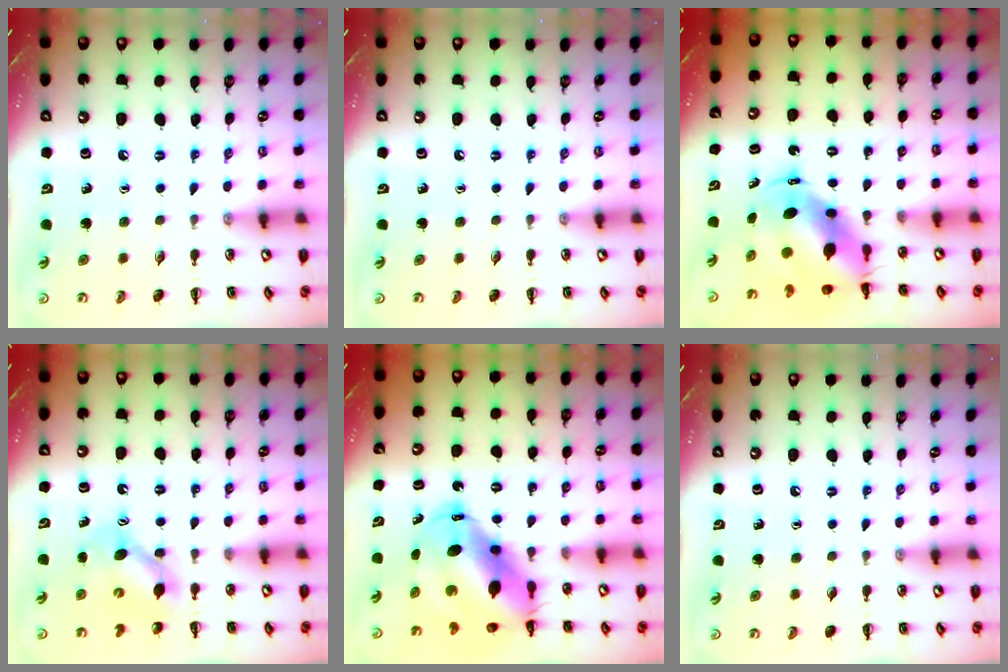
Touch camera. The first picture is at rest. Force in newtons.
{"total": 0.0}
{"total": 7.8, "press": 7.5, "slide": 1.9}
{"total": 5.8, "press": 5.8, "slide": 0.6}
{"total": 13.1, "press": 12.6, "slide": 3.6}
{"total": 0.0}